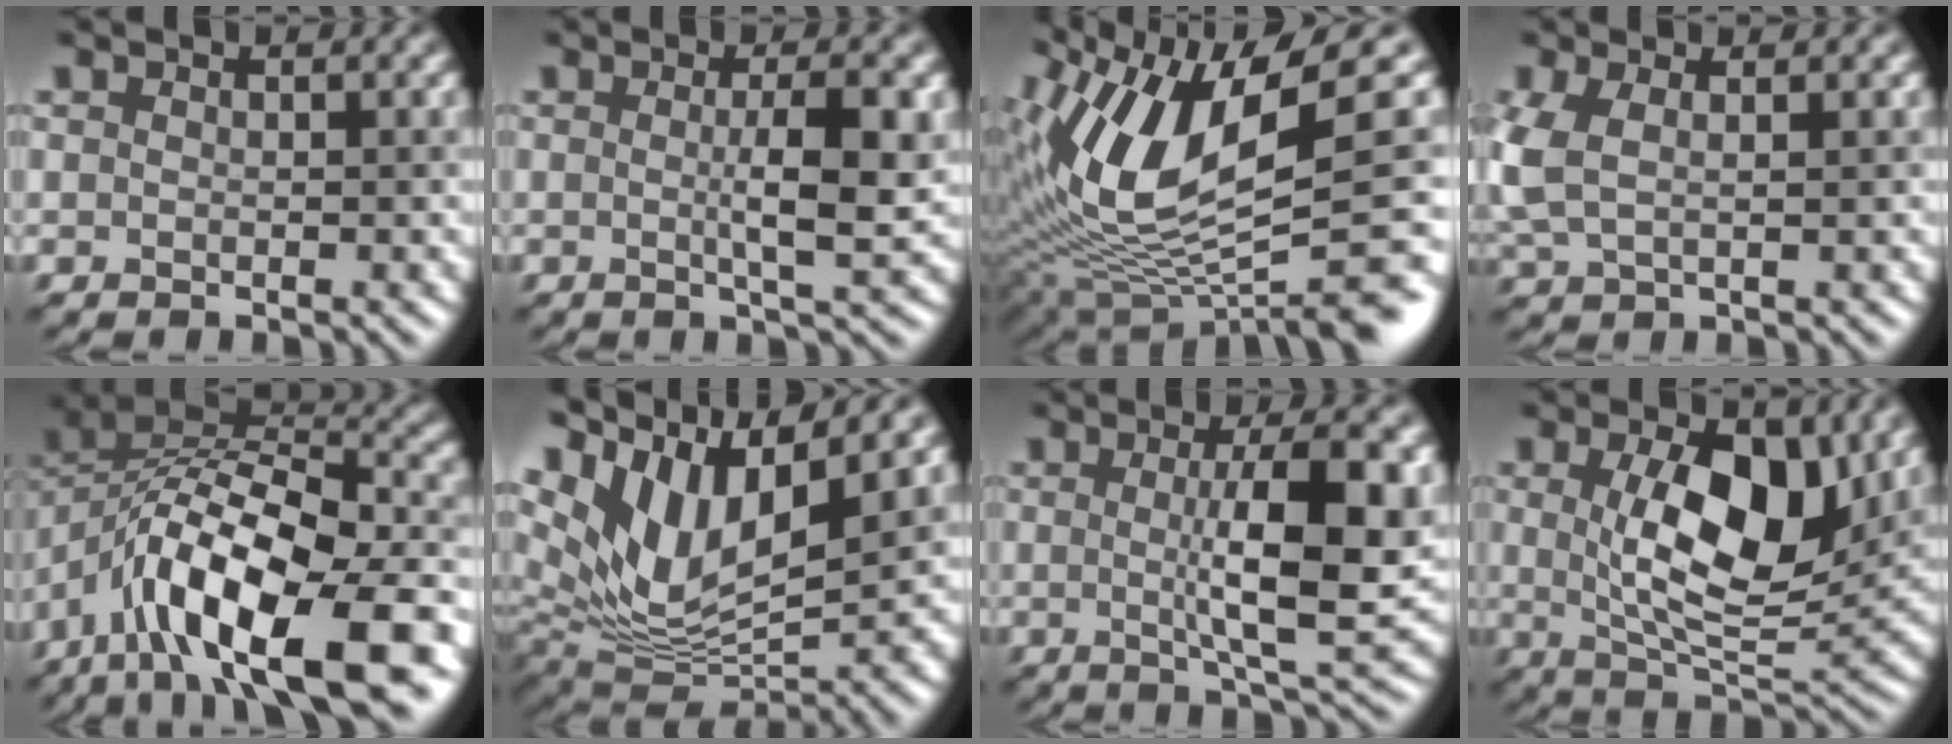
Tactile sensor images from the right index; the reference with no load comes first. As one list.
[{"total": 4.3, "force": [0.1, 0.7, 4.2], "torque": [-0.070, 0.001, 0.002]}, {"total": 11.8, "force": [1.9, 4.0, 11.0], "torque": [-0.221, 0.001, 0.052]}, {"total": 3.0, "force": [0.5, 1.5, 2.6], "torque": [-0.079, 0.003, 0.011]}, {"total": 14.8, "force": [-6.9, 5.8, 11.7], "torque": [-0.203, 0.015, -0.127]}, {"total": 12.1, "force": [6.6, 4.6, 9.0], "torque": [-0.184, 0.010, 0.124]}, {"total": 8.3, "force": [0.5, 1.7, 8.1], "torque": [-0.120, -0.003, 0.010]}, {"total": 9.2, "force": [2.0, 4.2, 7.9], "torque": [-0.136, -0.008, 0.035]}]